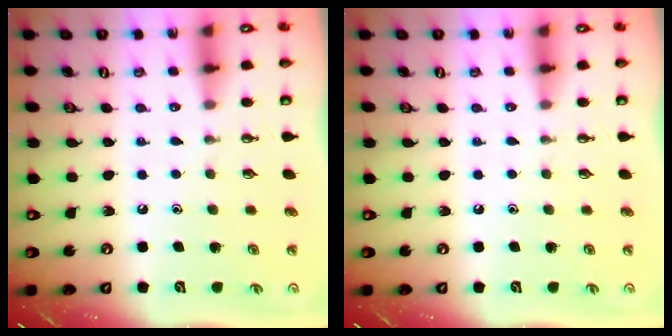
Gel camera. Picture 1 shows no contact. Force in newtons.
{"total": 0.0}